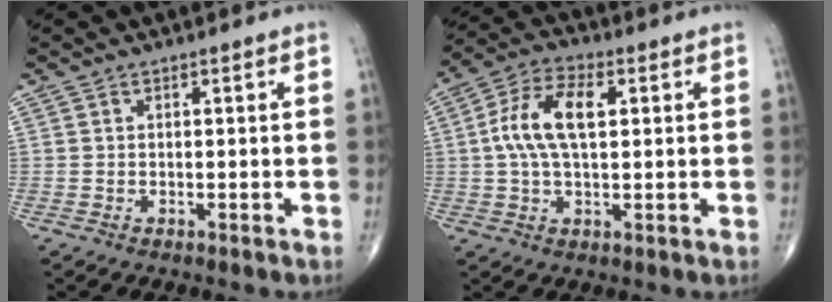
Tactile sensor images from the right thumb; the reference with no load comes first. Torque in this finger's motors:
{"motor_torque": [0.24, 0.25, 0.51, 0.11, 0.20]}